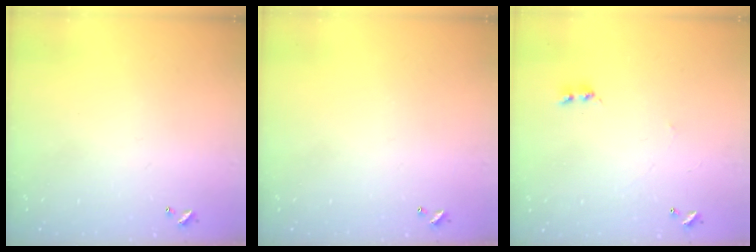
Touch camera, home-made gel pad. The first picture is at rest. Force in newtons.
{"total": 0.0}
{"total": 2.2, "press": 2.1, "slide": 0.5}